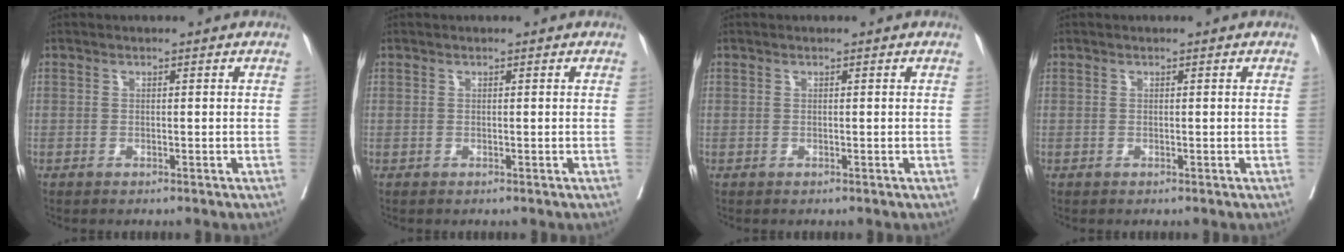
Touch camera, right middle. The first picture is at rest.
{"total": 0.0}
{"total": 0.0}
{"total": 0.0}